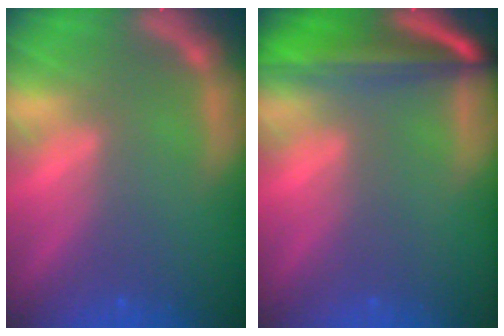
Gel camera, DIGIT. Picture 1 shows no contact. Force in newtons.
{"total": 8.5}